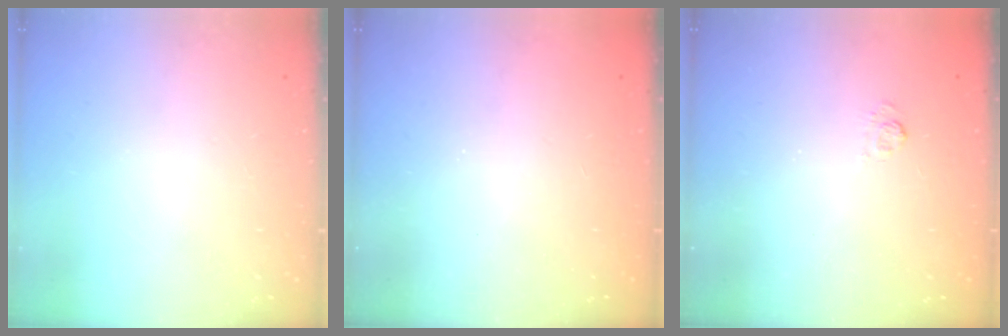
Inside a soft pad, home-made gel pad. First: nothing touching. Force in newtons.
{"total": 2.3, "press": 2.2, "slide": 0.7}
{"total": 2.4, "press": 1.9, "slide": 1.4}